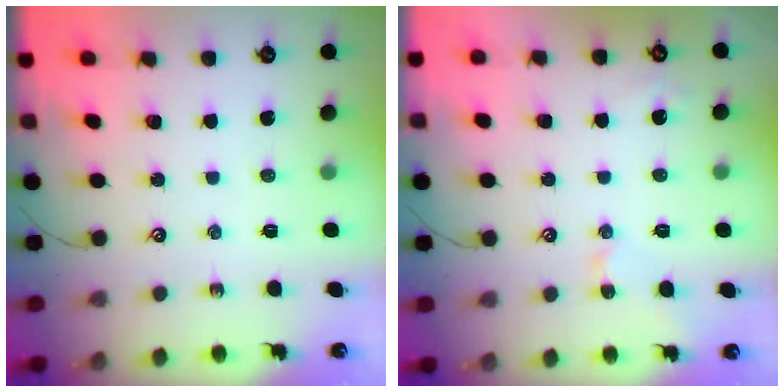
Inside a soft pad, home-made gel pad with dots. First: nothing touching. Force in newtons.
{"total": 3.0, "press": 3.0, "slide": 0.5}